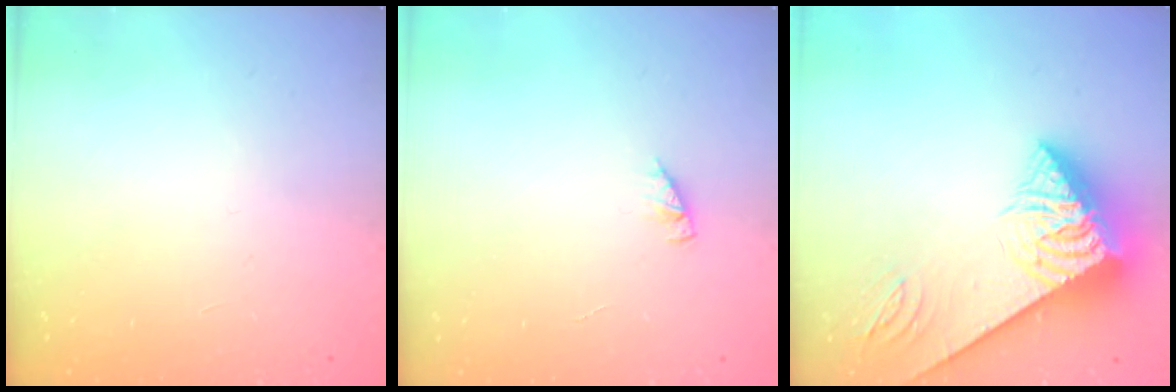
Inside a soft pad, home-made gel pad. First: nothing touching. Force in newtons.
{"total": 2.4, "press": 2.4, "slide": 0.3}
{"total": 8.4, "press": 8.3, "slide": 1.1}